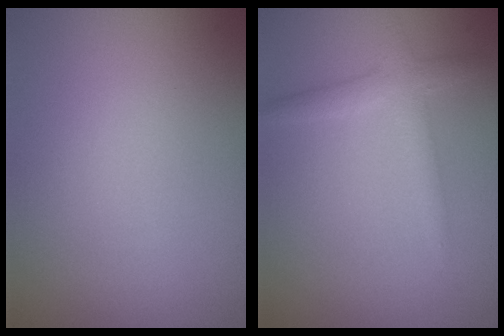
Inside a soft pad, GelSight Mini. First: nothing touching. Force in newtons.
{"total": 2.3, "press": 2.3, "slide": 0.1}